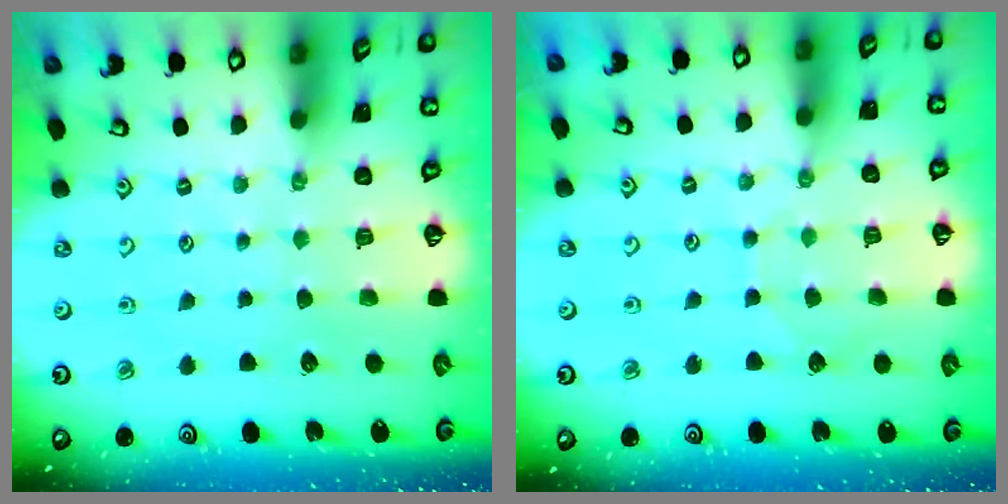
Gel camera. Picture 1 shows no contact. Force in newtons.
{"total": 5.1, "press": 5.1, "slide": 0.2}